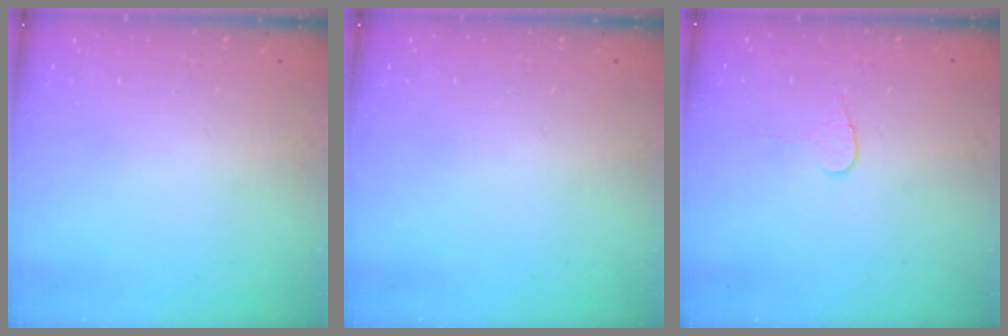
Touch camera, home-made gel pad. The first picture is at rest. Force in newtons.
{"total": 0.0}
{"total": 3.8, "press": 3.8, "slide": 0.4}